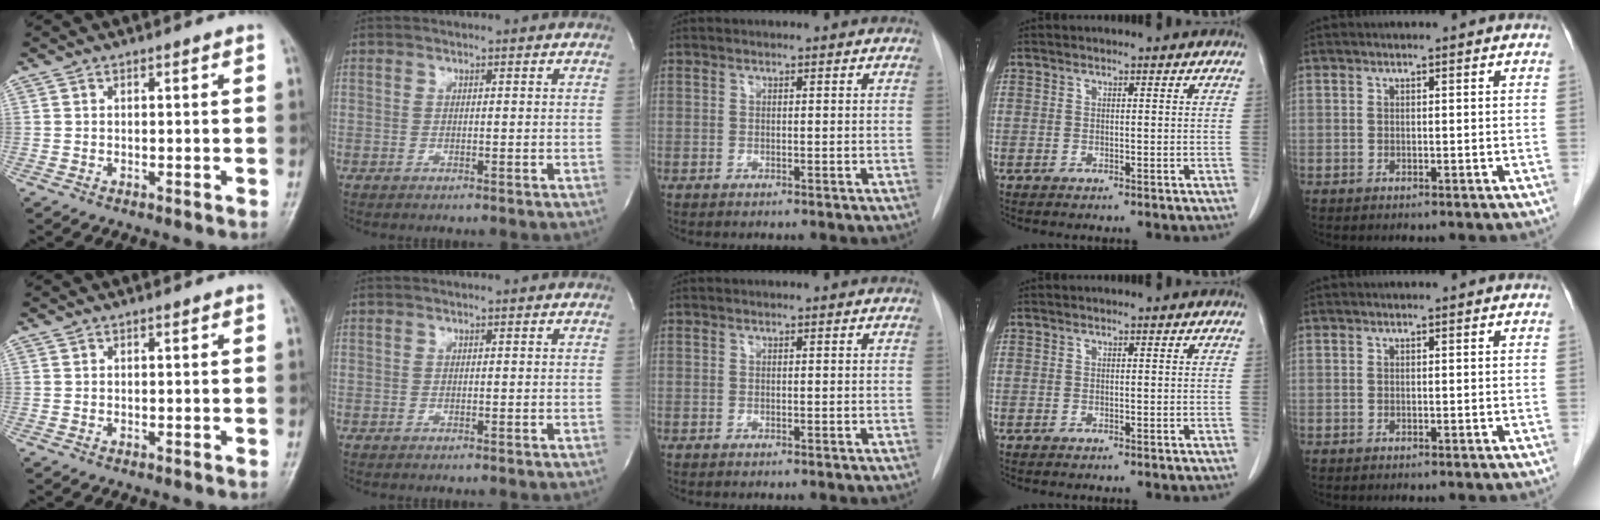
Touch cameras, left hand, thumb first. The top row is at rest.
{}